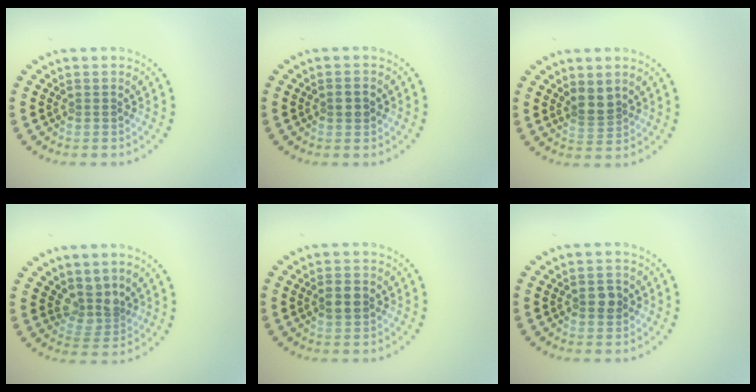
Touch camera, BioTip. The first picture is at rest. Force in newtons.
{"total": 1.4, "press": 1.4, "slide": 0.1}
{"total": 2.1, "press": 1.6, "slide": 1.3}
{"total": 2.6, "press": 1.9, "slide": 1.8}
{"total": 2.1, "press": 2.1, "slide": 0.0}
{"total": 1.6, "press": 1.6, "slide": 0.1}